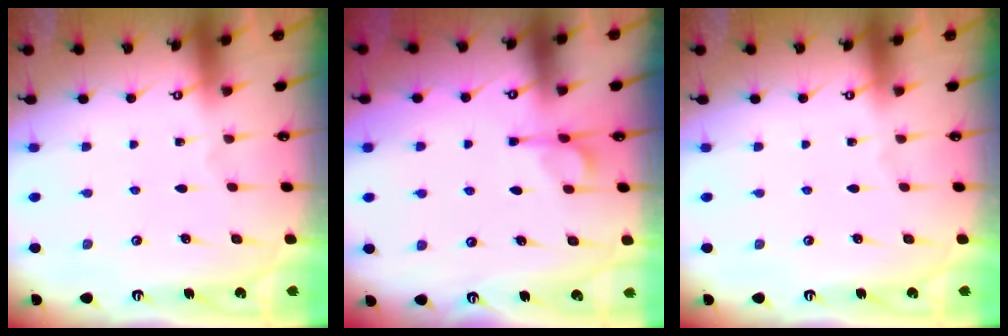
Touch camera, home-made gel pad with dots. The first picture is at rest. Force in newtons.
{"total": 4.1, "press": 4.1, "slide": 0.6}
{"total": 0.0}